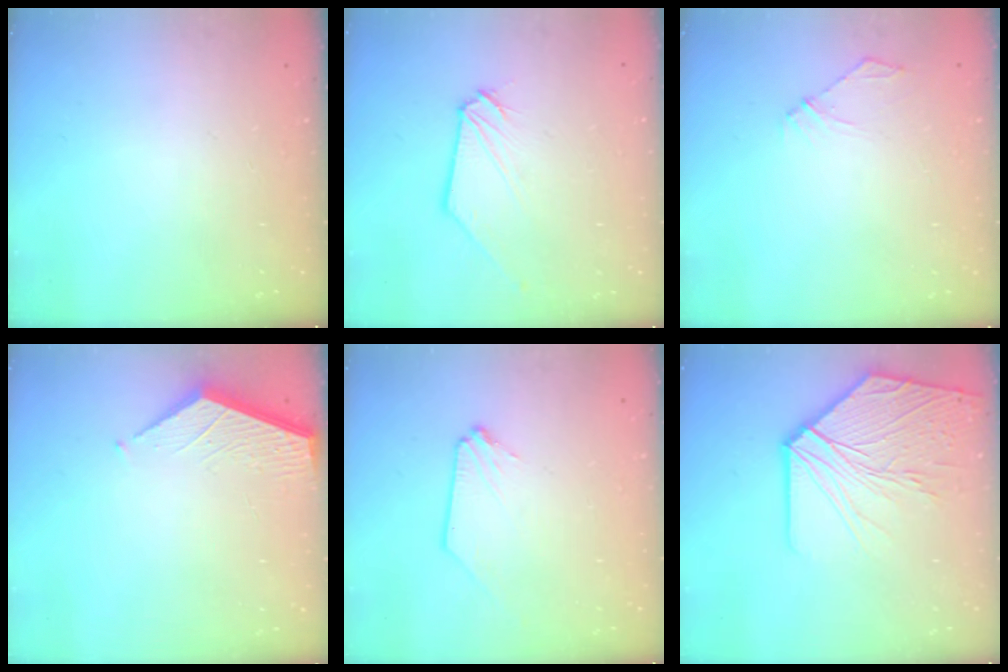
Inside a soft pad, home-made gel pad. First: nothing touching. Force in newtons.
{"total": 0.0}
{"total": 5.5, "press": 5.5, "slide": 0.8}
{"total": 3.3, "press": 3.3, "slide": 0.4}
{"total": 0.0}
{"total": 13.5, "press": 13.4, "slide": 1.7}